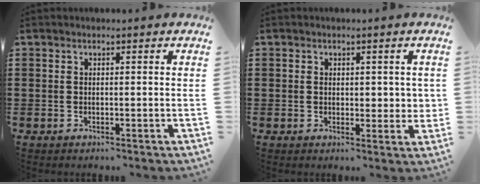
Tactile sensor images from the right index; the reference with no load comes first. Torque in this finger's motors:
{"motor_torque": [0.45, 0.10, 0.08, 0.00]}